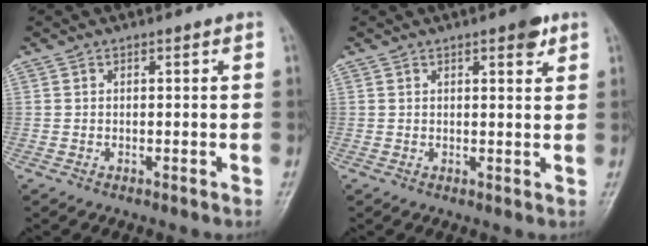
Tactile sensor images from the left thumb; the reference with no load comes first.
{"total": 3.7, "force": [2.2, 1.2, 2.7], "torque": [-0.028, -0.009, 0.026]}